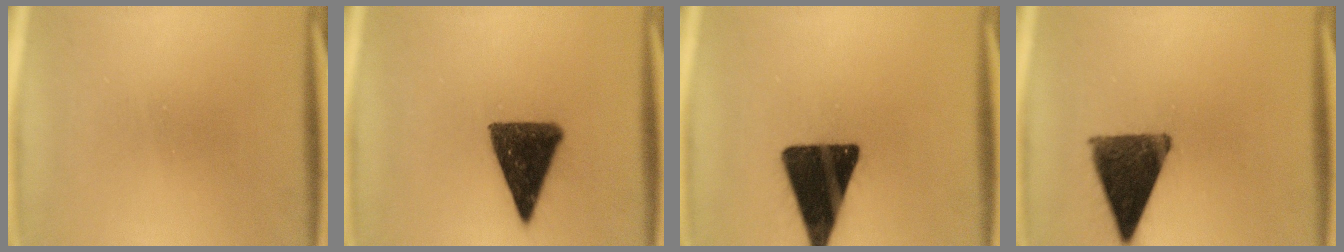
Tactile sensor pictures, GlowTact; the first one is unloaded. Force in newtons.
{"total": 11.5}
{"total": 18.9}
{"total": 12.8}